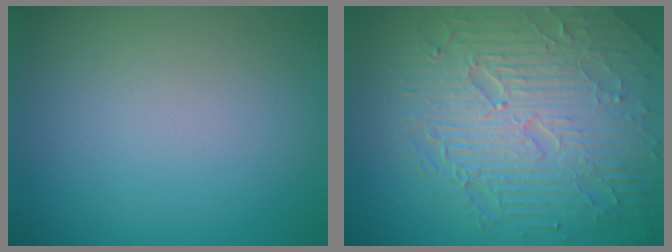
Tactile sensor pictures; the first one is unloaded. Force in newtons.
{"total": 10.1, "press": 6.5, "slide": 7.7}